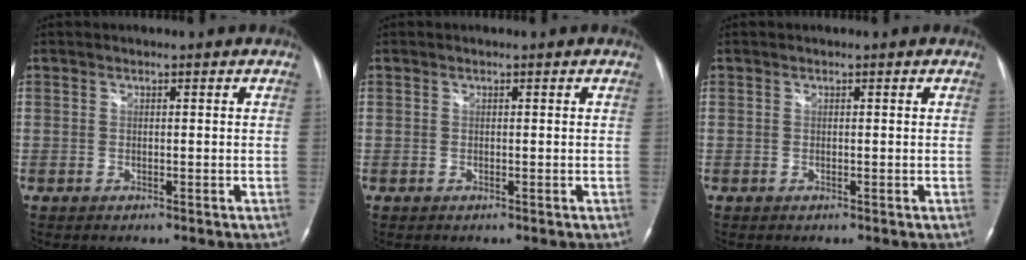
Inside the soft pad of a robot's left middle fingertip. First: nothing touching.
{"total": 0.0}
{"total": 0.0}